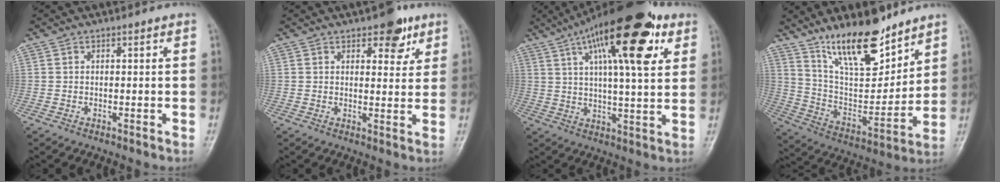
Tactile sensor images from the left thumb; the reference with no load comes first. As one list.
[{"total": 6.3, "force": [3.7, 3.3, 3.9], "torque": [-0.021, -0.016, 0.046]}, {"total": 21.7, "force": [9.9, 6.8, 18.2], "torque": [-0.266, -0.006, 0.150]}, {"total": 17.6, "force": [12.8, 6.2, 10.4], "torque": [-0.129, -0.083, 0.235]}]